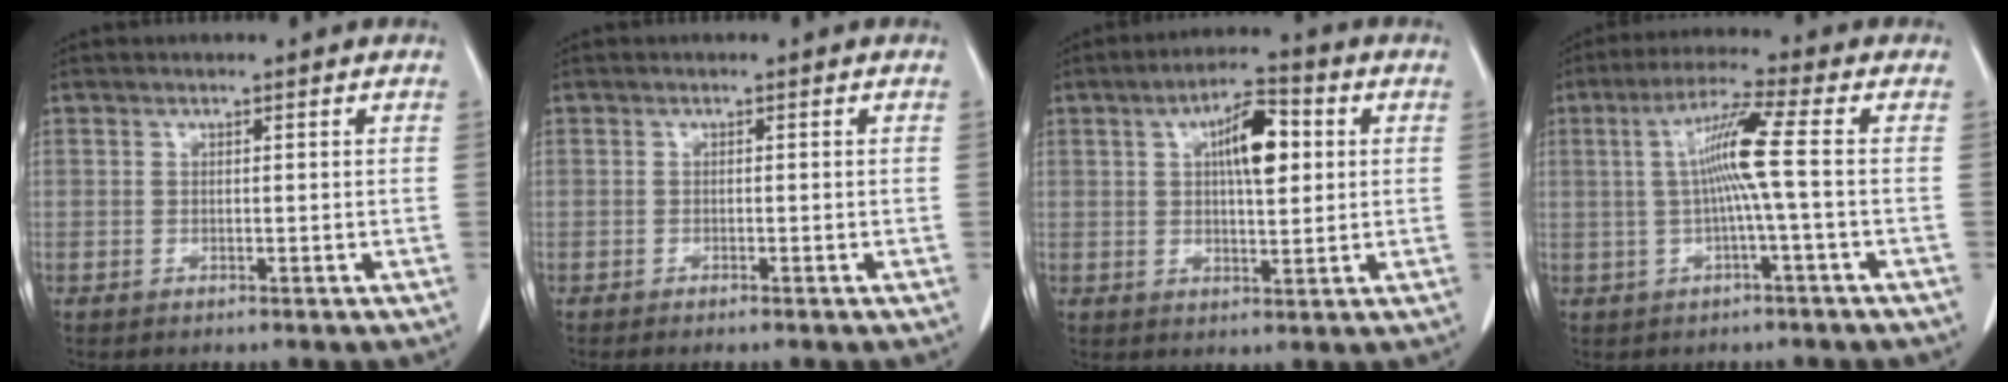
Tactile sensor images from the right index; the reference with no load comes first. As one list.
[{"total": 1.1, "force": [-0.9, 0.0, 0.6], "torque": [-0.012, -0.002, -0.011]}, {"total": 8.4, "force": [2.1, 2.7, 7.7], "torque": [-0.127, 0.015, 0.033]}, {"total": 7.4, "force": [0.1, -1.2, 7.3], "torque": [-0.137, 0.014, 0.004]}]